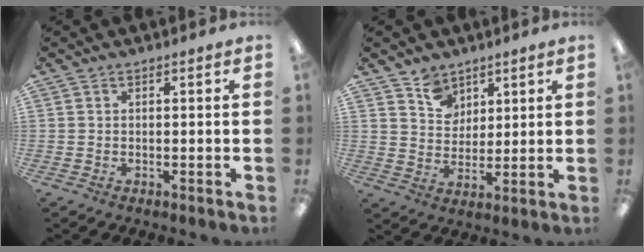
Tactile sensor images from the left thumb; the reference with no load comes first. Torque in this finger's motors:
{"motor_torque": [-0.02, 0.07, -0.36, 0.07, -0.01]}